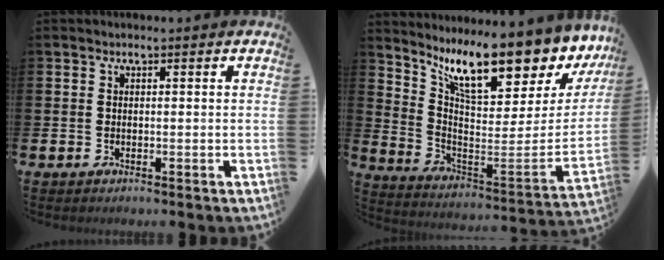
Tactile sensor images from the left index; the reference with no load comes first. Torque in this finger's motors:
{"motor_torque": [1.15, -0.99, 1.05, 0.21]}